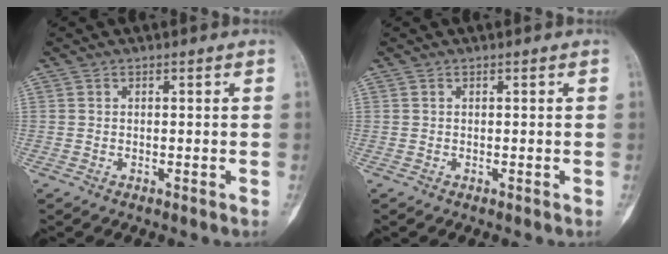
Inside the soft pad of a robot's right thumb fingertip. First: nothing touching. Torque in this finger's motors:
{"motor_torque": [2.34, 2.34, 0.01, -0.01, 0.00]}